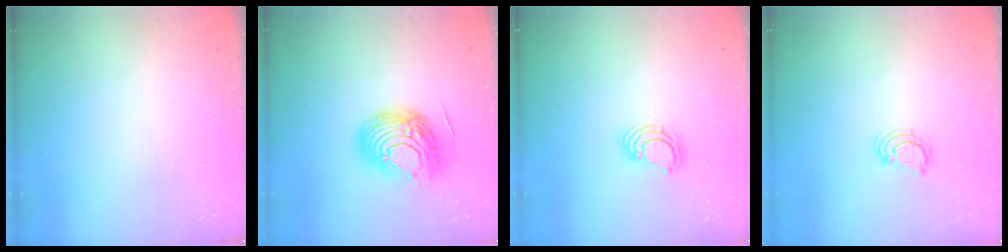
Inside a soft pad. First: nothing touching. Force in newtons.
{"total": 15.0, "press": 14.9, "slide": 1.5}
{"total": 6.1, "press": 6.1, "slide": 0.5}
{"total": 2.5, "press": 2.5, "slide": 0.2}